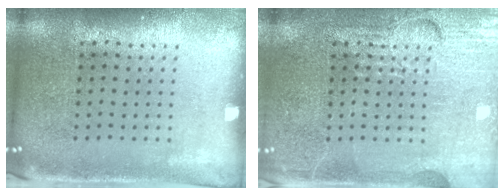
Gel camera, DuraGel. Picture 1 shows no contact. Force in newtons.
{"total": 5.4, "press": 5.3, "slide": 0.6}